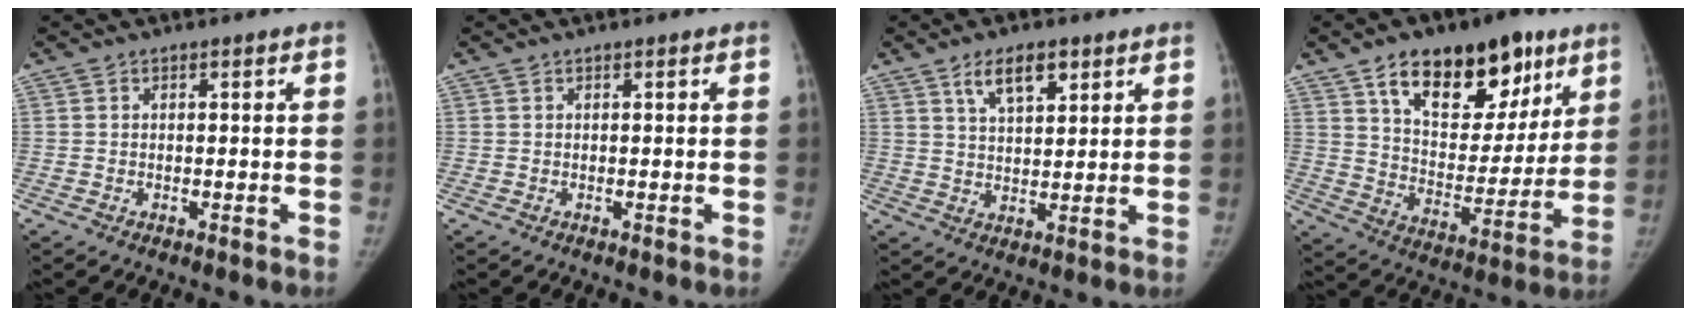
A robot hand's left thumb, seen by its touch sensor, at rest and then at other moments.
{"total": 0.0}
{"total": 7.0, "force": [4.0, 3.2, 4.8], "torque": [-0.065, -0.020, 0.070]}
{"total": 21.5, "force": [12.2, 11.7, 13.3], "torque": [-0.149, -0.043, 0.198]}